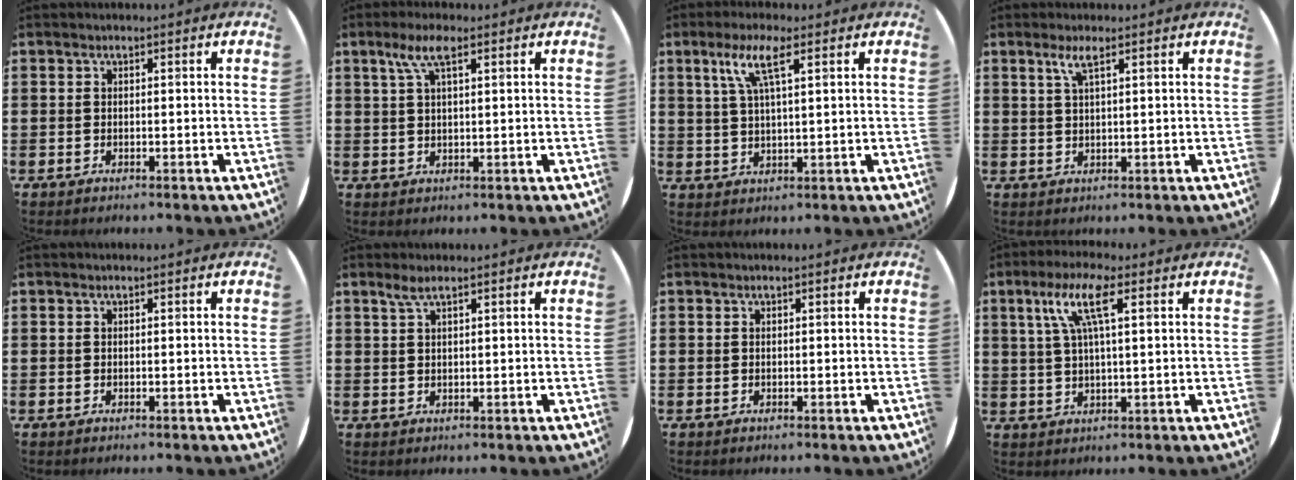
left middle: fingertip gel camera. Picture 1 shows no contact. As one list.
[{"total": 4.2, "force": [2.4, 1.1, 3.3], "torque": [-0.069, 0.009, 0.040]}, {"total": 5.5, "force": [2.9, 0.9, 4.5], "torque": [-0.098, 0.009, 0.047]}, {"total": 2.4, "force": [1.5, 0.2, 1.9], "torque": [-0.040, 0.004, 0.024]}, {"total": 0.0}, {"total": 1.9, "force": [1.2, 0.1, 1.4], "torque": [-0.028, 0.002, 0.021]}, {"total": 0.0}, {"total": 6.8, "force": [2.9, 1.5, 6.0], "torque": [-0.126, 0.012, 0.045]}]